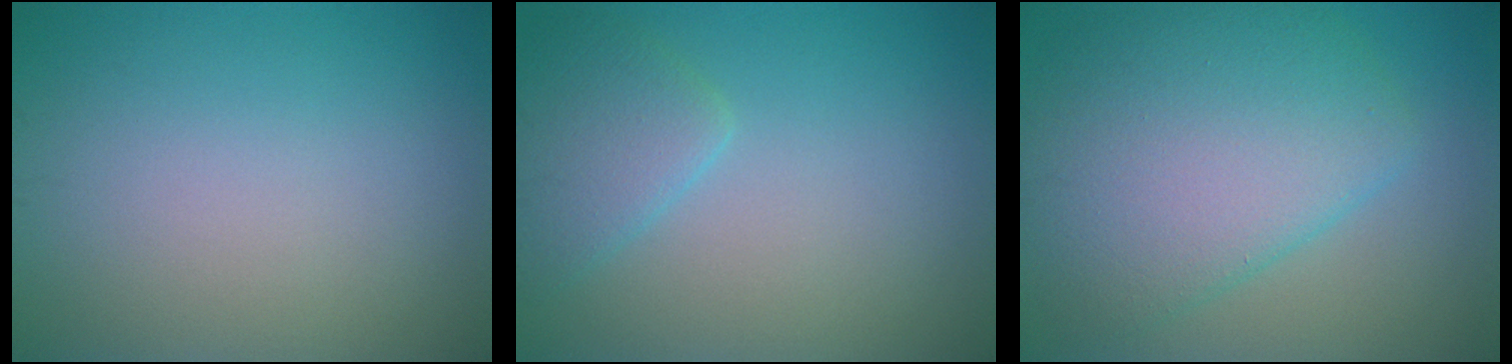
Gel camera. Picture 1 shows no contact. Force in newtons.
{"total": 3.0, "press": 3.0, "slide": 0.2}
{"total": 8.8, "press": 8.8, "slide": 0.1}